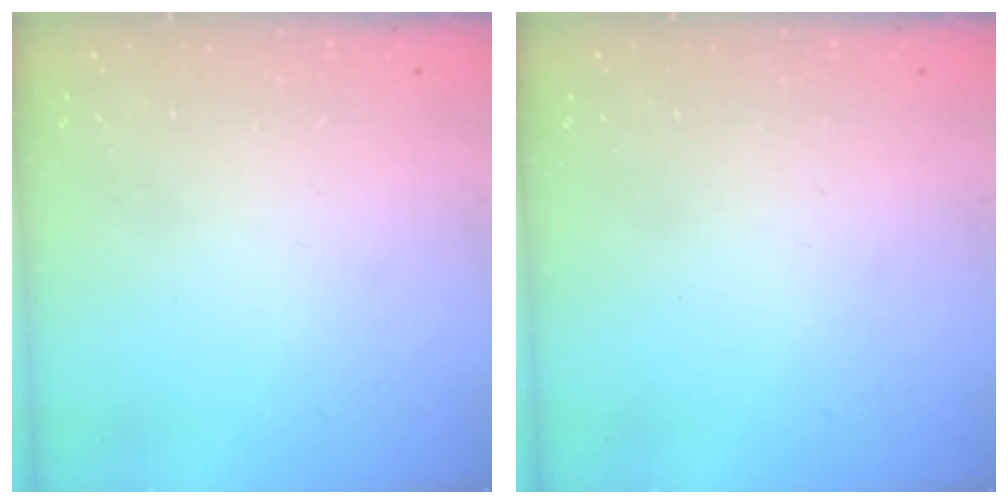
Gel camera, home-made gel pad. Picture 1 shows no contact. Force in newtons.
{"total": 0.0}